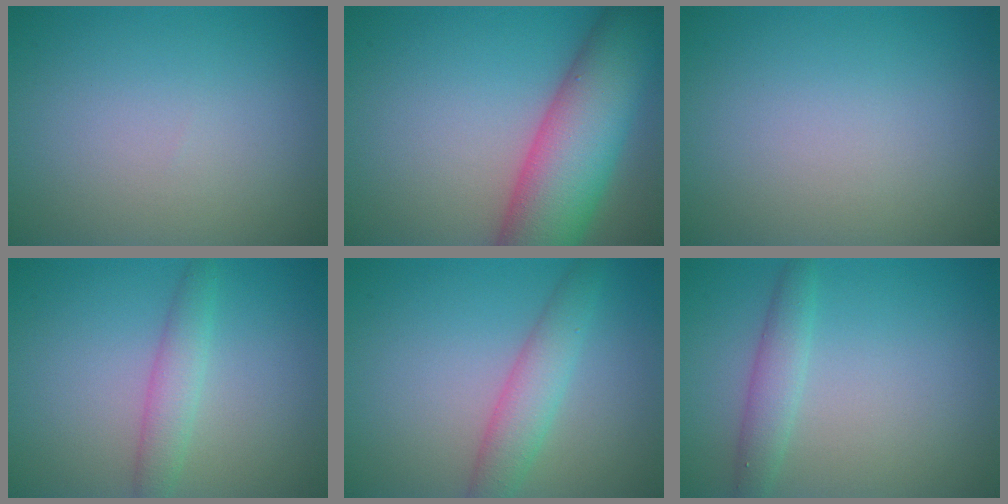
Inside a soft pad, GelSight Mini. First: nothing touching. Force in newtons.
{"total": 11.2, "press": 11.2, "slide": 0.4}
{"total": 0.0}
{"total": 2.5, "press": 2.5, "slide": 0.1}
{"total": 3.4, "press": 3.4, "slide": 0.2}
{"total": 2.3, "press": 2.3, "slide": 0.1}